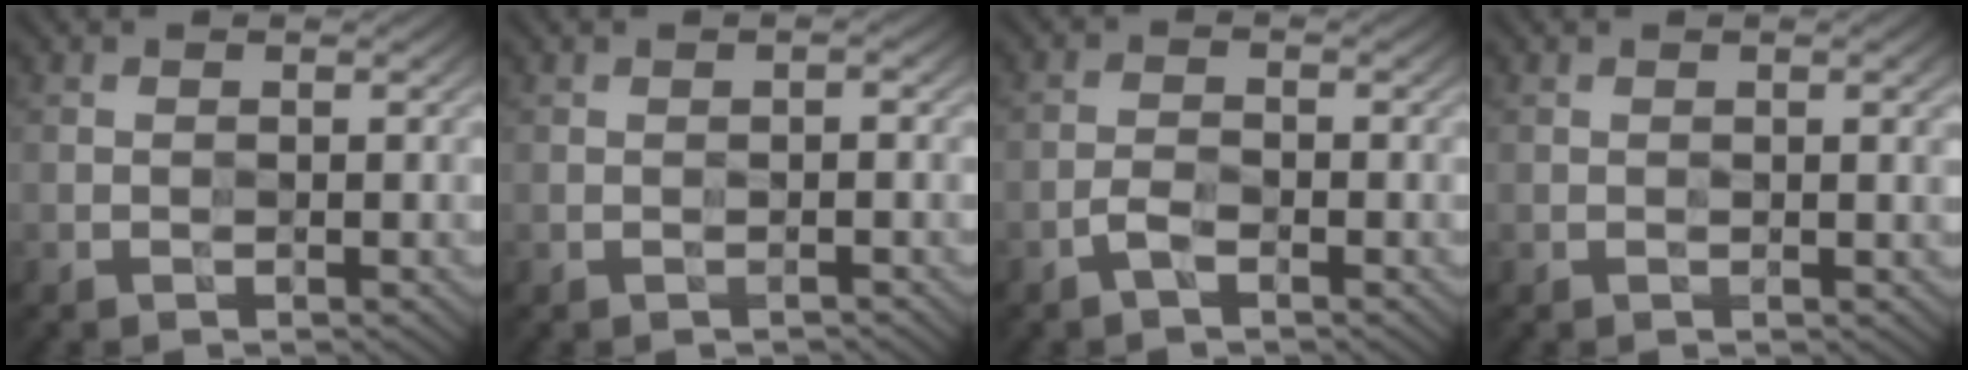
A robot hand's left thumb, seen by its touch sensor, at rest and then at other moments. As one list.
[{"total": 0.7, "force": [-0.3, 0.1, 0.6], "torque": [-0.012, 0.003, -0.009]}, {"total": 1.7, "force": [-1.1, 0.6, 1.2], "torque": [-0.028, 0.002, -0.029]}, {"total": 1.9, "force": [0.5, 0.3, 1.8], "torque": [-0.028, 0.001, 0.007]}]